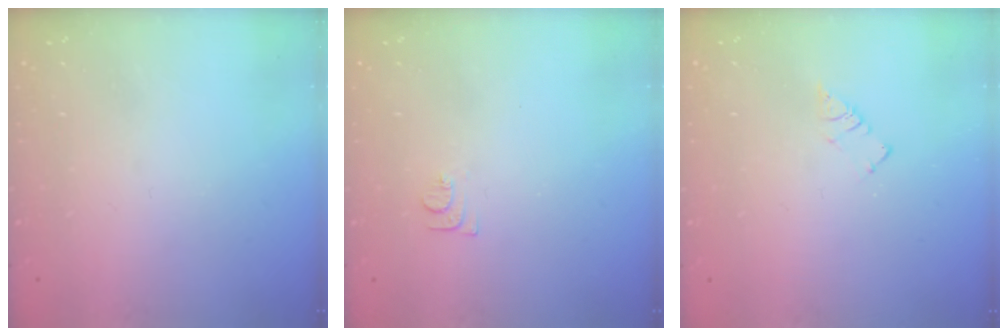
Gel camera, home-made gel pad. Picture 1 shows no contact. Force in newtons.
{"total": 6.6, "press": 6.6, "slide": 0.7}
{"total": 2.6, "press": 2.6, "slide": 0.3}